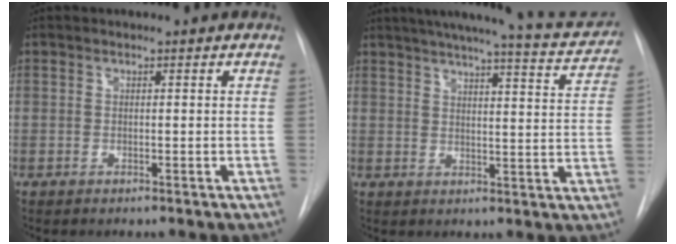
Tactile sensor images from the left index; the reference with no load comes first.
{"total": 19.2, "force": [17.2, 2.0, 8.2], "torque": [-0.116, -0.023, 0.204]}